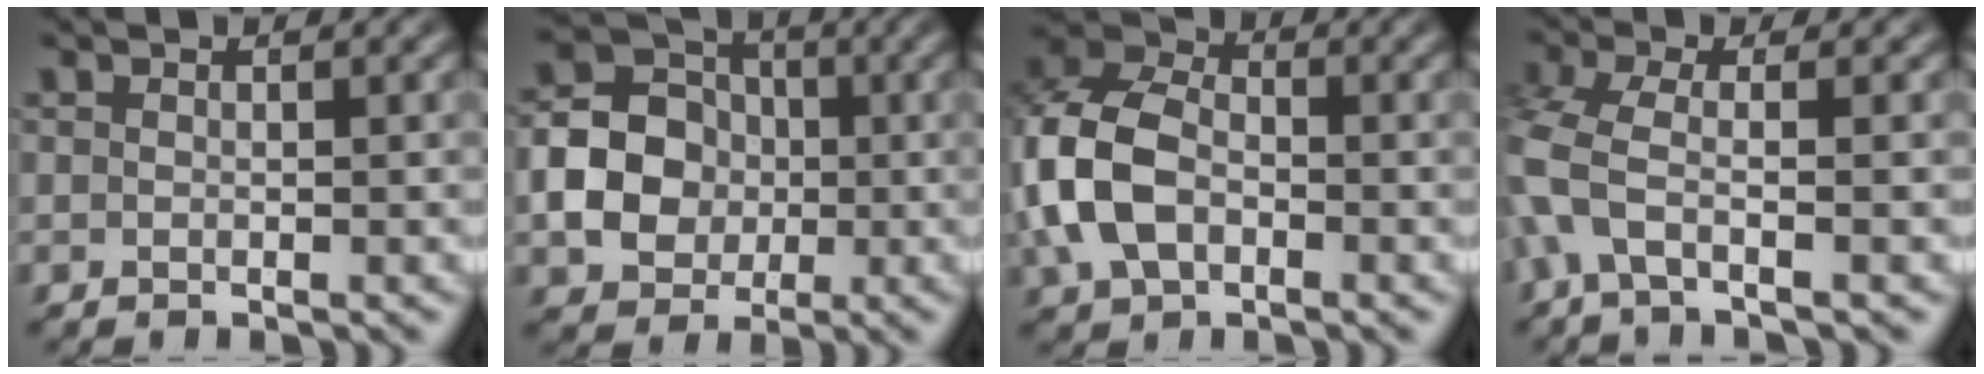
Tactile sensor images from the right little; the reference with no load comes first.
{"total": 10.7, "force": [-1.0, 9.4, 5.0], "torque": [-0.103, -0.029, -0.016]}
{"total": 10.4, "force": [0.1, 8.5, 5.9], "torque": [-0.149, -0.006, -0.002]}
{"total": 3.7, "force": [-0.6, 2.1, 3.1], "torque": [-0.104, -0.018, -0.007]}